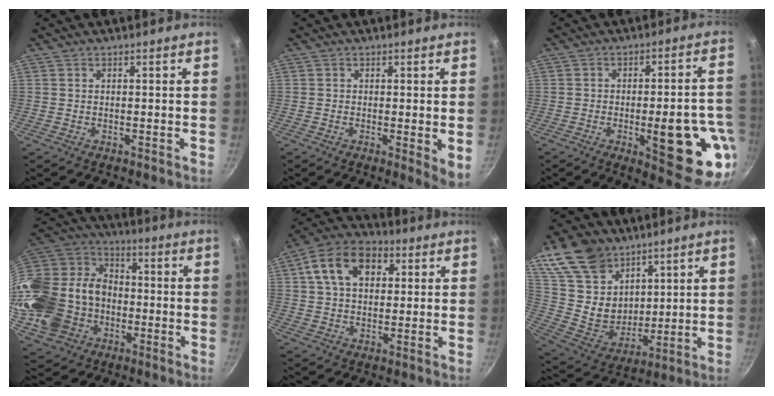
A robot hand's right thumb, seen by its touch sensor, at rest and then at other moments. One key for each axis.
{"total": 4.1, "fx": -0.1, "fy": 1.1, "fz": 3.9, "tx": -0.052, "ty": -0.017, "tz": -0.005}
{"total": 18.5, "fx": -5.4, "fy": 6.0, "fz": 16.7, "tx": -0.174, "ty": 0.017, "tz": -0.064}
{"total": 27.0, "fx": -5.6, "fy": 21.3, "fz": 15.6, "tx": -0.320, "ty": 0.049, "tz": -0.085}
{"total": 12.7, "fx": 3.8, "fy": 8.7, "fz": 8.4, "tx": -0.126, "ty": 0.016, "tz": 0.050}
{"total": 19.3, "fx": 11.2, "fy": 13.3, "fz": 8.6, "tx": -0.126, "ty": -0.058, "tz": 0.225}